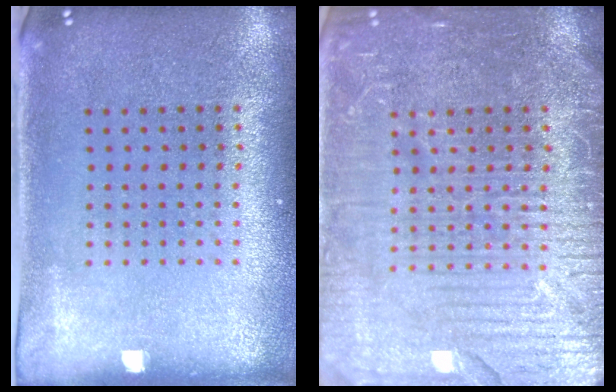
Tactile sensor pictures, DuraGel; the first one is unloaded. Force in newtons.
{"total": 4.9, "press": 4.8, "slide": 0.6}